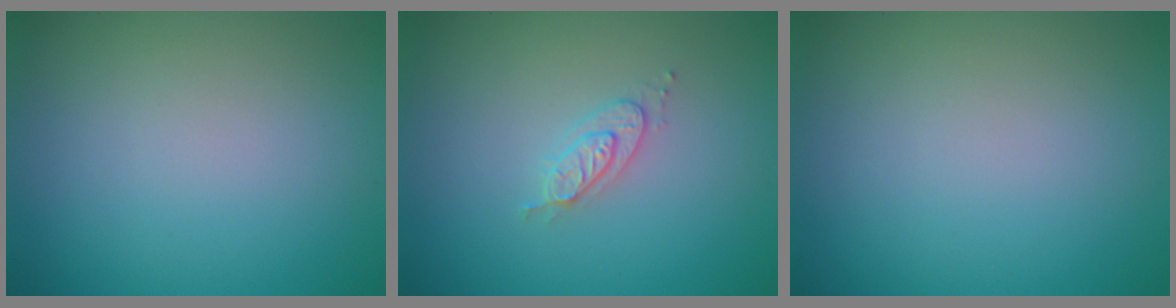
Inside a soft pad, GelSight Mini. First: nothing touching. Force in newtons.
{"total": 2.0, "press": 2.0, "slide": 0.4}
{"total": 0.0}